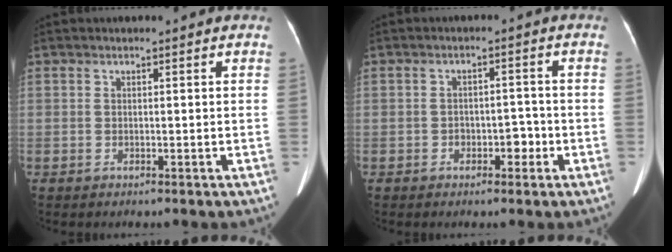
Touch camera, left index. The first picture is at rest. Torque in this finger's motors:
{"motor_torque": [-0.01, -0.03, 0.02, 0.00]}